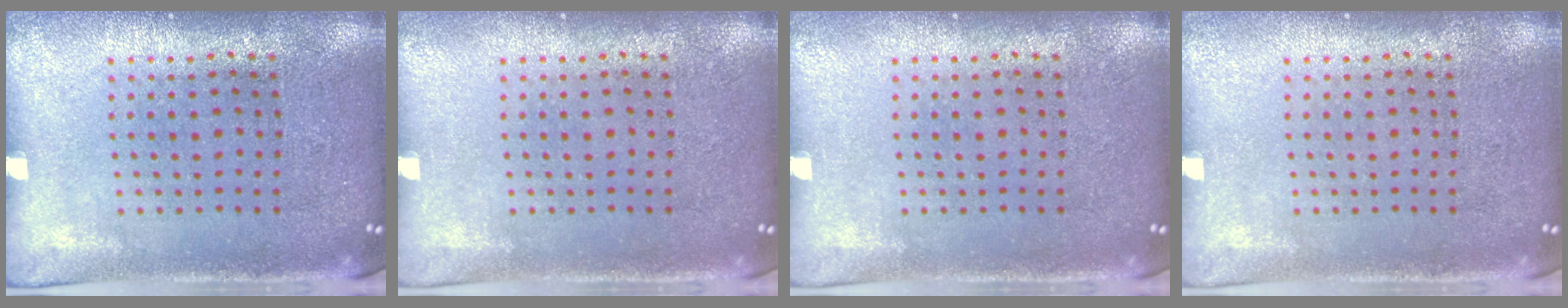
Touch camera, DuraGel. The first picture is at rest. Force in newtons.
{"total": 0.0}
{"total": 0.0}
{"total": 0.0}